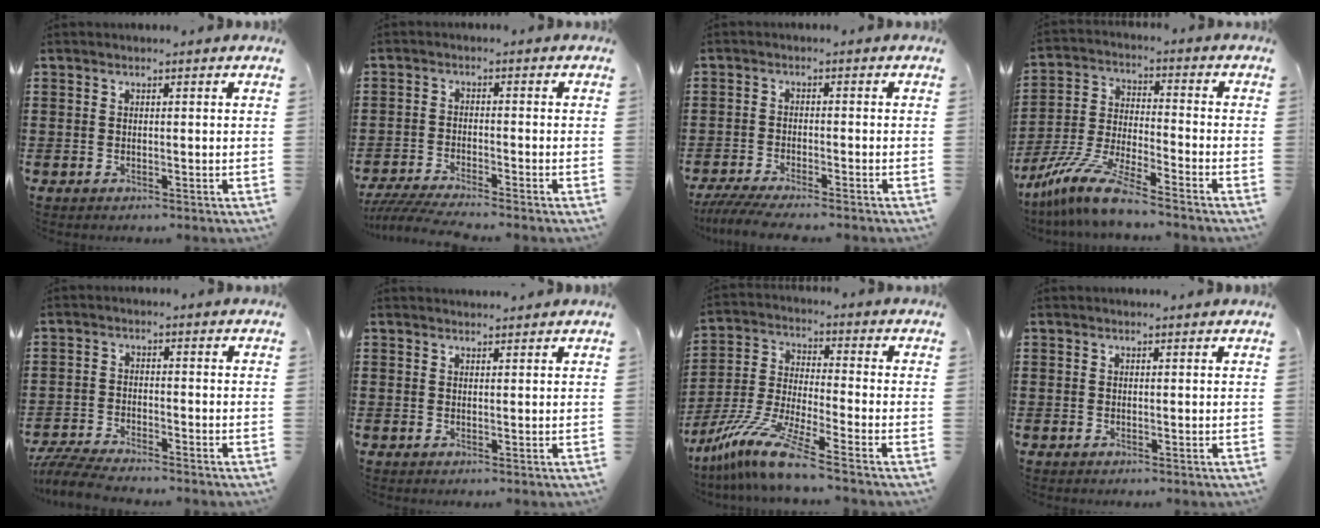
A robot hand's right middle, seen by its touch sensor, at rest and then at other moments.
{"total": 3.8, "force": [-3.6, -0.1, 1.4], "torque": [-0.037, -0.012, -0.073]}
{"total": 3.6, "force": [-3.3, -0.1, 1.5], "torque": [-0.040, -0.013, -0.067]}
{"total": 9.7, "force": [-8.4, 0.3, 4.9], "torque": [-0.117, -0.002, -0.172]}
{"total": 4.9, "force": [-4.7, 0.2, 1.5], "torque": [-0.043, -0.010, -0.096]}
{"total": 0.9, "force": [0.9, 0.1, 0.0], "torque": [-0.002, 0.001, 0.017]}
{"total": 10.0, "force": [-7.9, 0.0, 6.2], "torque": [-0.142, -0.010, -0.164]}
{"total": 0.0}